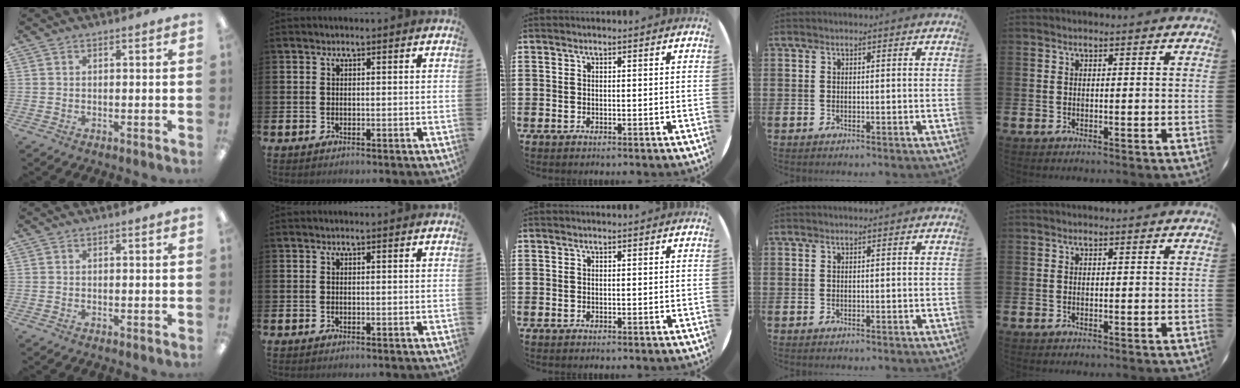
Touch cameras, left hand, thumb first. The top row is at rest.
{}